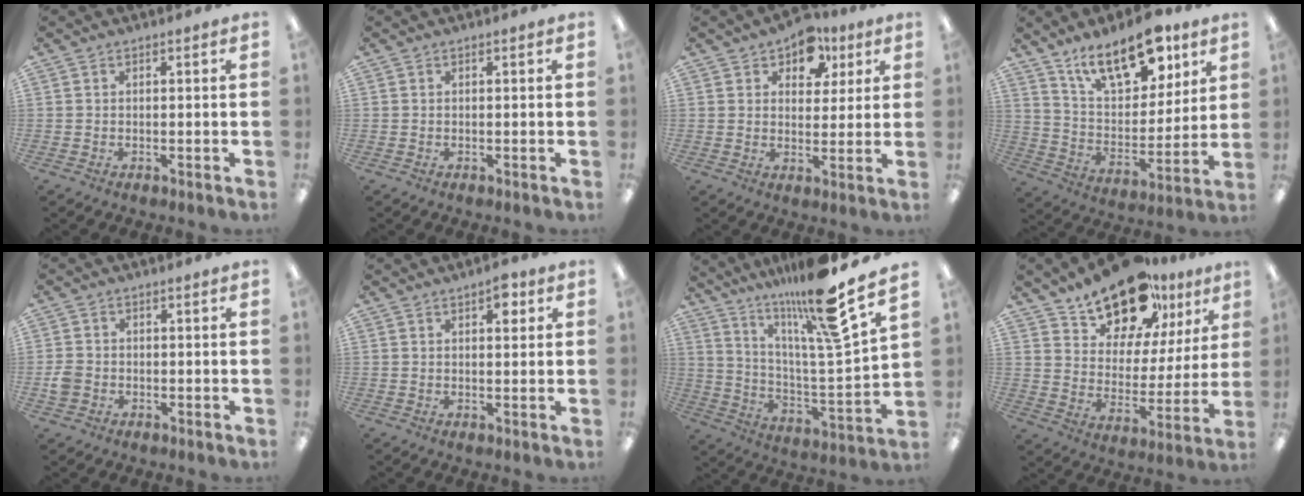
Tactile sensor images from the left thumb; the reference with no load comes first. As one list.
[{"total": 0.0}, {"total": 8.7, "force": [5.4, 5.8, 3.7], "torque": [-0.039, -0.023, 0.092]}, {"total": 17.9, "force": [11.7, 8.5, 10.5], "torque": [-0.164, -0.057, 0.203]}, {"total": 3.1, "force": [-0.9, 2.6, 1.4], "torque": [-0.021, 0.005, -0.015]}, {"total": 4.3, "force": [2.4, 1.9, 2.9], "torque": [-0.029, -0.008, 0.036]}, {"total": 19.5, "force": [15.2, 0.6, 12.1], "torque": [-0.216, -0.101, 0.234]}, {"total": 18.0, "force": [14.3, 8.4, 7.0], "torque": [-0.117, -0.100, 0.255]}]